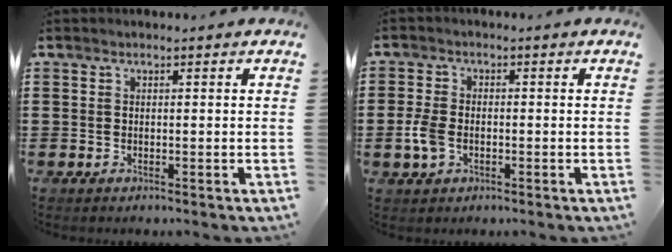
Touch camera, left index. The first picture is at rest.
{"total": 4.1, "force": [-1.1, 2.5, 3.1], "torque": [-0.083, -0.006, -0.025]}